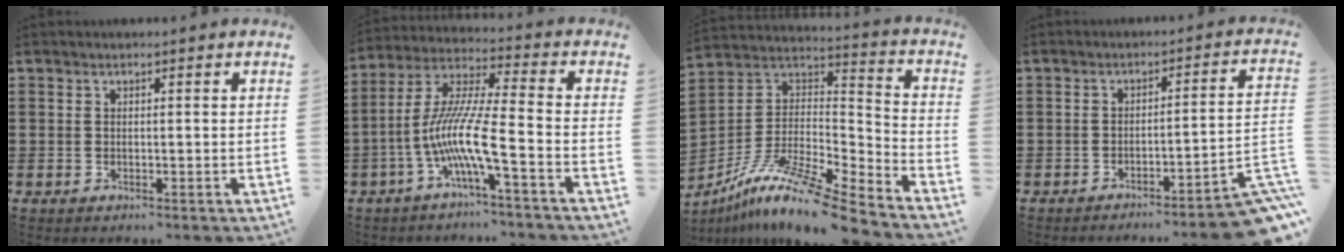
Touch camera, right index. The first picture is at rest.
{"total": 10.6, "force": [-4.5, 0.4, 9.6], "torque": [-0.217, -0.026, -0.098]}
{"total": 11.9, "force": [-9.2, 1.1, 7.5], "torque": [-0.138, 0.008, -0.178]}
{"total": 5.9, "force": [-4.4, 0.0, 3.9], "torque": [-0.062, -0.009, -0.083]}